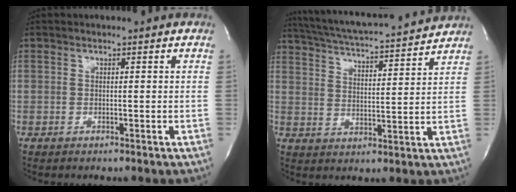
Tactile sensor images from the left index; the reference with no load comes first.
{"total": 17.1, "force": [15.8, 1.2, 6.6], "torque": [-0.119, 0.012, 0.235]}